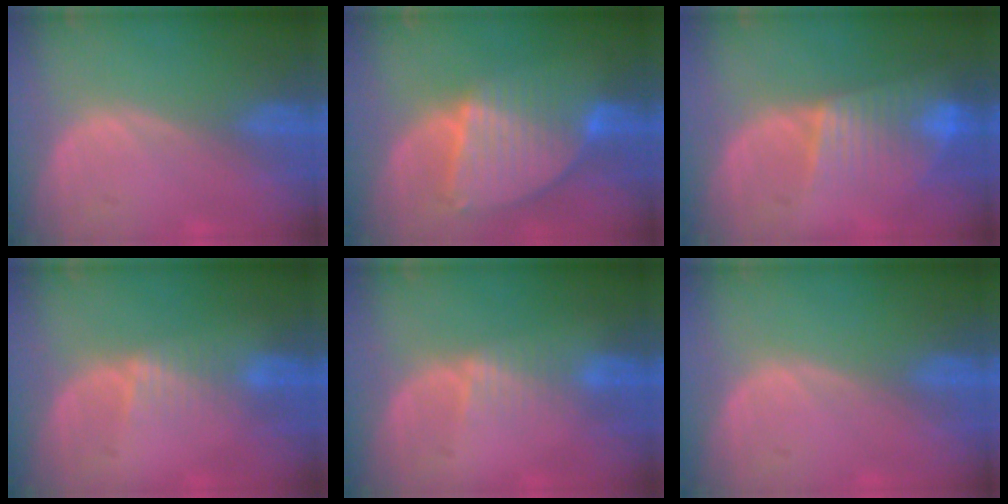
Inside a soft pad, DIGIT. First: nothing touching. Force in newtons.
{"total": 8.5, "press": 7.5, "slide": 4.0}
{"total": 8.0, "press": 6.9, "slide": 4.1}
{"total": 2.4, "press": 2.4, "slide": 0.2}
{"total": 2.4, "press": 2.4, "slide": 0.2}
{"total": 0.0}